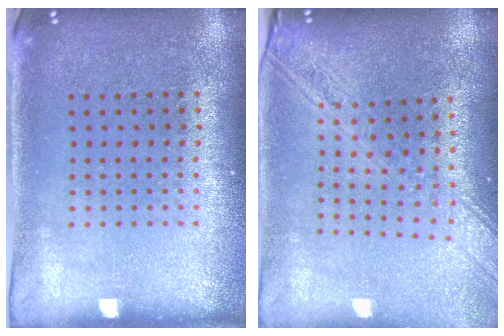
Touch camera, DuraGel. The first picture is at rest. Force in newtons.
{"total": 2.2, "press": 1.8, "slide": 1.2}